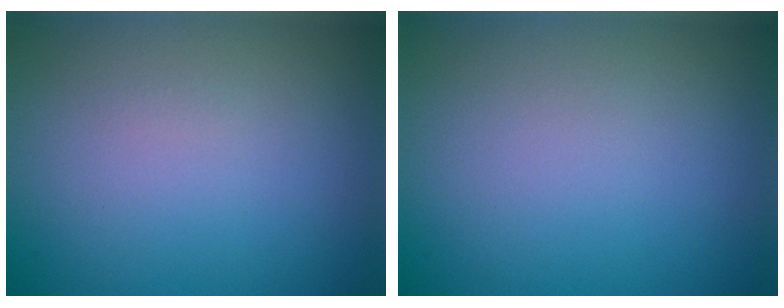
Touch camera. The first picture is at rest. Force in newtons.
{"total": 0.0}